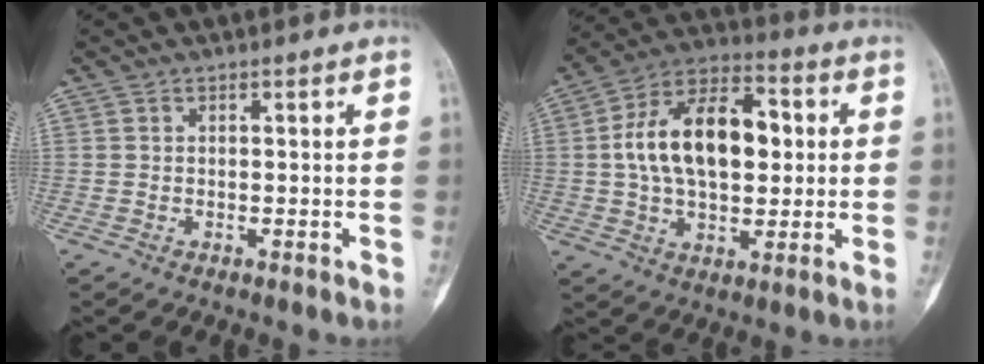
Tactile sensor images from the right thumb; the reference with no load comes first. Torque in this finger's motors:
{"motor_torque": [1.14, 1.20, 0.91, -0.59, 0.29]}